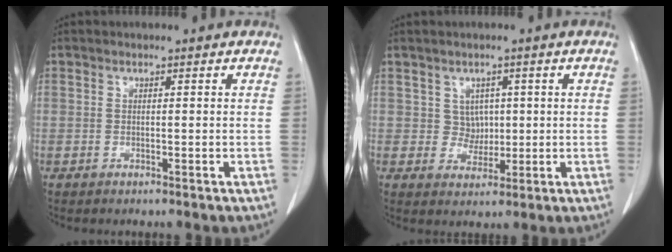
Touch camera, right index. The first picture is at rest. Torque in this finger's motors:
{"motor_torque": [0.04, 0.07, 0.05, 0.01]}